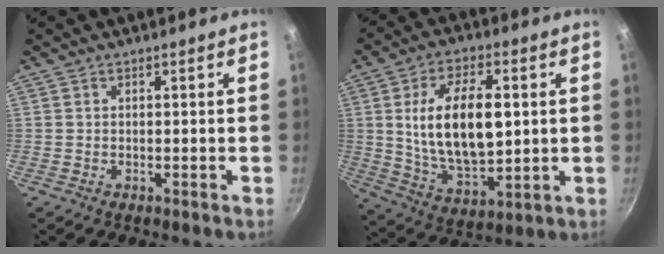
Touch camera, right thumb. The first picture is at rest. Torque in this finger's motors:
{"motor_torque": [-0.40, 1.11, 0.58, 0.50, 0.19]}